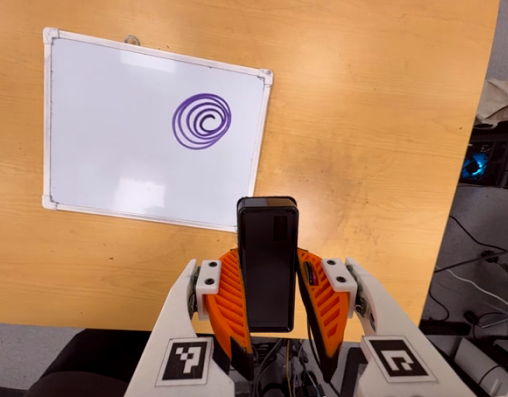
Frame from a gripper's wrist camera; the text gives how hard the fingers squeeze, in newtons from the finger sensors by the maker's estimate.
{"total": 4.8, "left": 3.8, "right": 5.9}